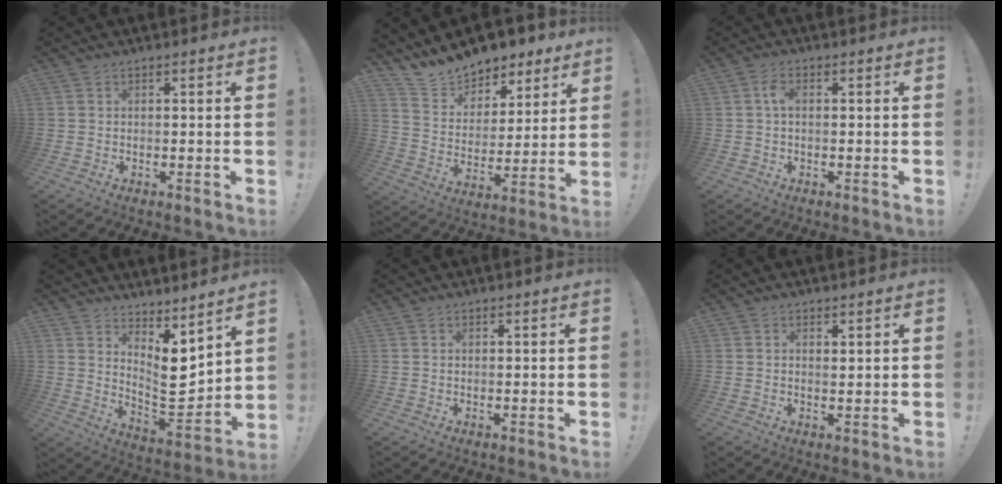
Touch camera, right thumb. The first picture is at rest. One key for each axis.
{"total": 11.5, "fx": 10.6, "fy": 4.1, "fz": 1.3, "tx": -0.048, "ty": -0.091, "tz": 0.195}
{"total": 3.1, "fx": 0.3, "fy": 1.7, "fz": 2.6, "tx": -0.045, "ty": 0.008, "tz": 0.004}
{"total": 9.4, "fx": 4.9, "fy": 4.1, "fz": 6.9, "tx": -0.077, "ty": -0.065, "tz": 0.090}
{"total": 0.0}
{"total": 1.4, "fx": 1.4, "fy": 0.4, "fz": 0.0, "tx": 0.014, "ty": -0.005, "tz": 0.022}